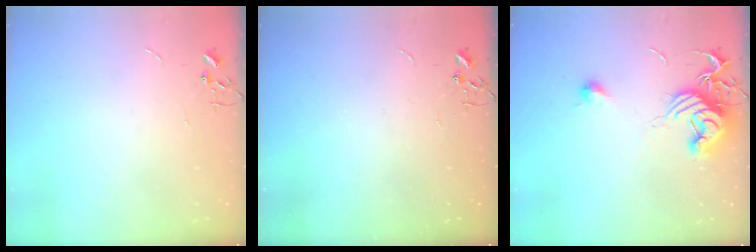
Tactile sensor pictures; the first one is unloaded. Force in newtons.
{"total": 0.0}
{"total": 13.6, "press": 13.6, "slide": 0.8}